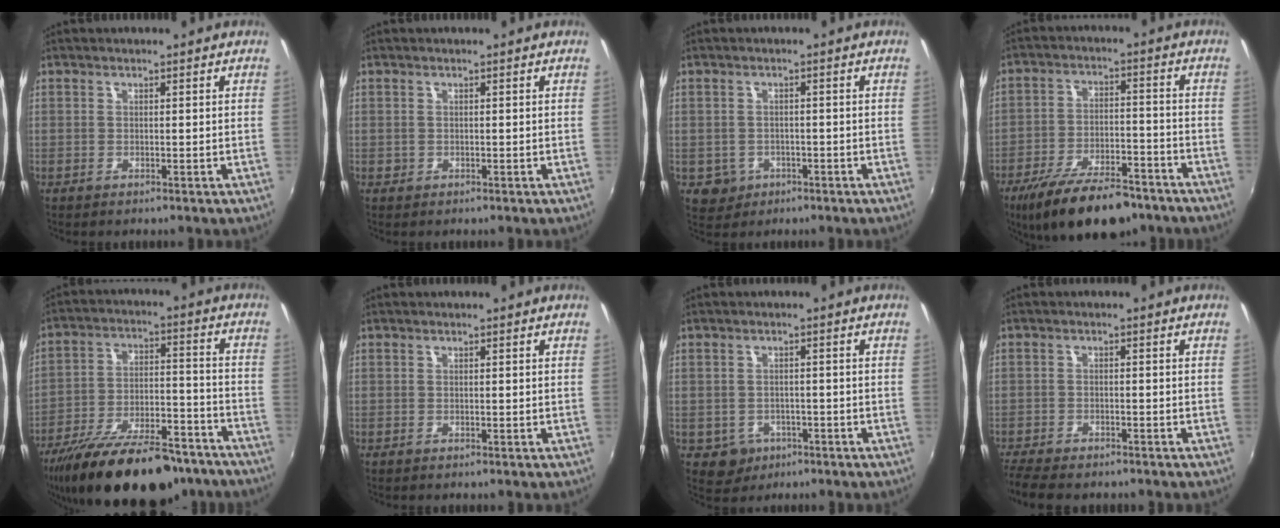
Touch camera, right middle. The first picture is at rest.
{"total": 0.6, "force": [-0.2, 0.6, 0.1], "torque": [0.000, -0.002, -0.003]}
{"total": 4.1, "force": [-1.3, 3.8, 0.9], "torque": [-0.029, 0.001, -0.012]}
{"total": 17.6, "force": [-13.3, 6.4, 9.6], "torque": [-0.188, -0.022, -0.205]}
{"total": 25.0, "force": [-19.4, 8.6, 13.2], "torque": [-0.238, -0.022, -0.287]}
{"total": 0.0}
{"total": 4.4, "force": [-1.8, 3.9, 1.0], "torque": [-0.032, 0.001, -0.018]}
{"total": 8.0, "force": [-7.0, 2.0, 3.4], "torque": [-0.094, -0.032, -0.122]}